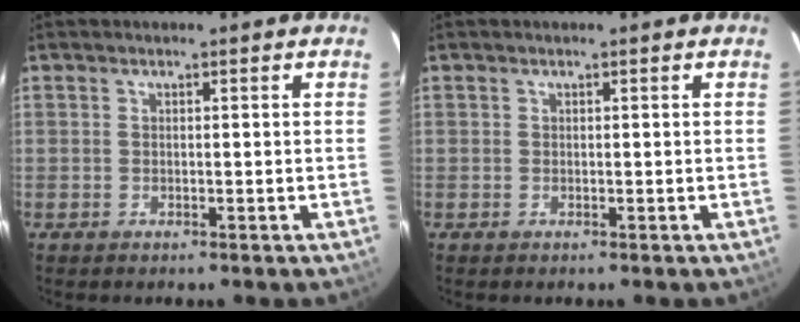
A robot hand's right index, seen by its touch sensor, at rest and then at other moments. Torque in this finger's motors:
{"motor_torque": [0.14, -0.02, 0.06, 0.01]}